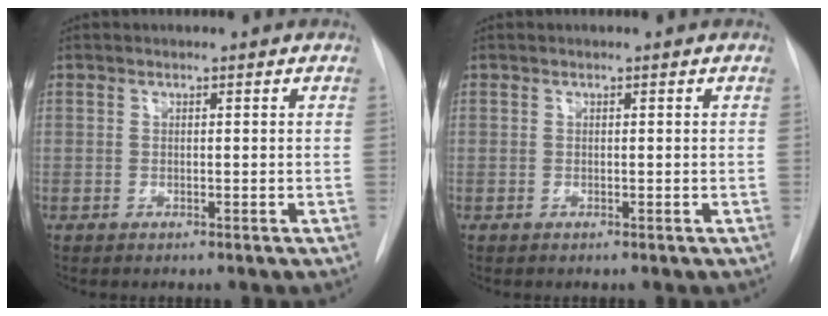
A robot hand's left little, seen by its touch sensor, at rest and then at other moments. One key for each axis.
{"total": 0.0}